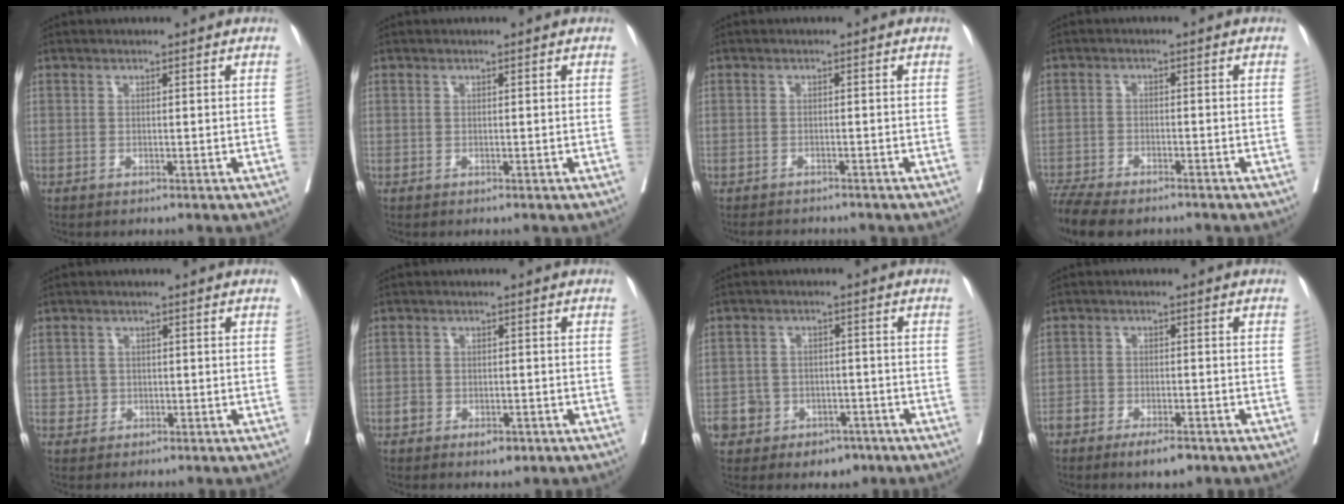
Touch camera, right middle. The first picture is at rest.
{"total": 0.0}
{"total": 3.7, "force": [-3.4, 1.2, 1.0], "torque": [-0.010, -0.005, -0.049]}
{"total": 10.4, "force": [-8.6, 3.1, 5.0], "torque": [-0.094, -0.008, -0.139]}
{"total": 1.6, "force": [-0.3, 1.5, 0.1], "torque": [0.003, 0.006, -0.004]}
{"total": 2.9, "force": [-1.5, 1.8, 1.7], "torque": [-0.023, 0.002, -0.015]}
{"total": 7.2, "force": [-3.6, 5.9, 1.7], "torque": [-0.026, 0.017, -0.043]}
{"total": 5.4, "force": [-3.9, 2.0, 3.2], "torque": [-0.050, -0.003, -0.061]}